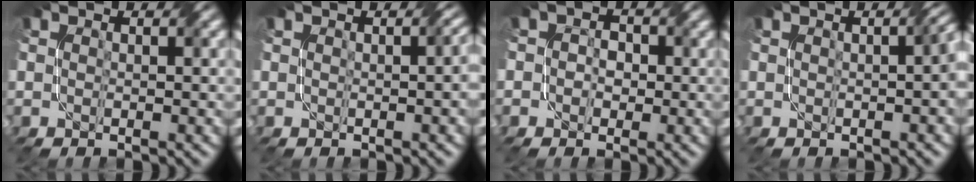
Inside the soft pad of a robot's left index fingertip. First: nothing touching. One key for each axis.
{"total": 2.7, "fx": 0.3, "fy": 1.1, "fz": 2.5, "tx": -0.010, "ty": 0.010, "tz": 0.004}
{"total": 3.0, "fx": 0.4, "fy": 2.7, "fz": 1.3, "tx": 0.004, "ty": 0.006, "tz": -0.024}
{"total": 3.2, "fx": 0.0, "fy": 1.2, "fz": 3.0, "tx": -0.017, "ty": 0.014, "tz": 0.005}